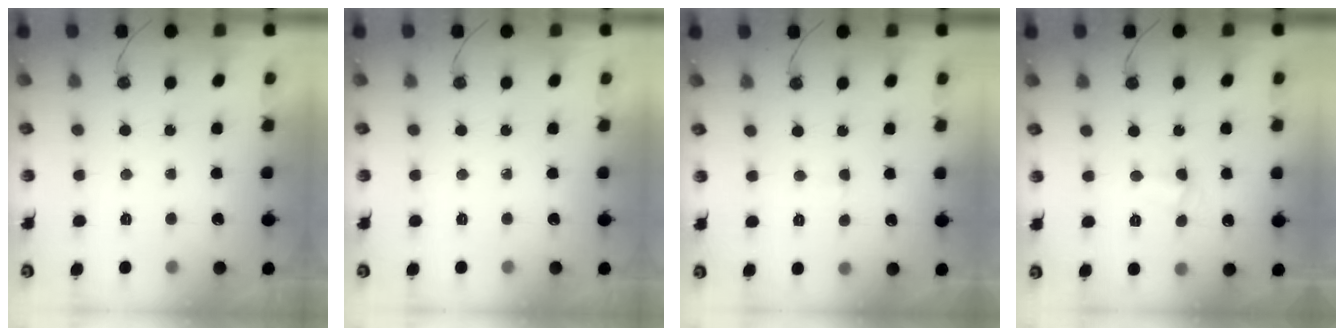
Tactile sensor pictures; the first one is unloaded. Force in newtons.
{"total": 0.0}
{"total": 3.5, "press": 0.9, "slide": 3.4}
{"total": 2.8, "press": 2.8, "slide": 0.5}